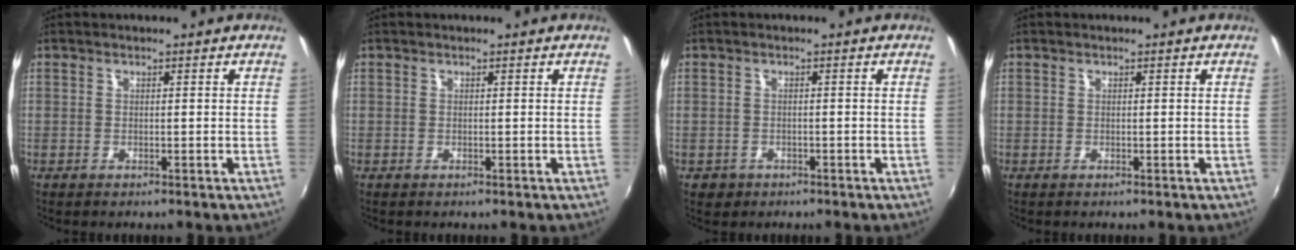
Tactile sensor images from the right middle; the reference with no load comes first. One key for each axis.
{"total": 0.0}
{"total": 2.5, "fx": -1.2, "fy": 2.0, "fz": 0.7, "tx": -0.020, "ty": -0.001, "tz": -0.015}
{"total": 0.0}